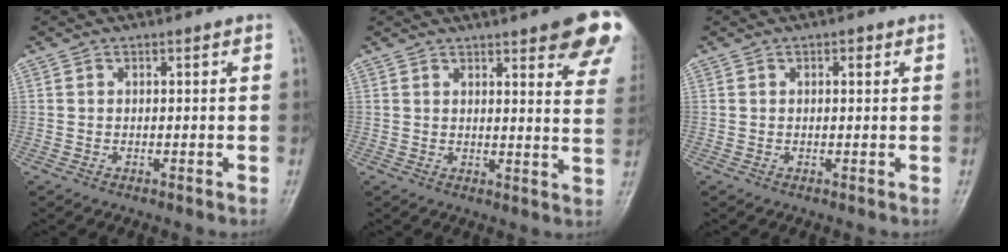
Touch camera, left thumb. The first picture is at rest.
{"total": 14.7, "force": [9.0, 3.4, 11.1], "torque": [-0.111, -0.035, 0.095]}
{"total": 1.4, "force": [0.5, 0.7, 1.1], "torque": [-0.013, 0.002, 0.004]}